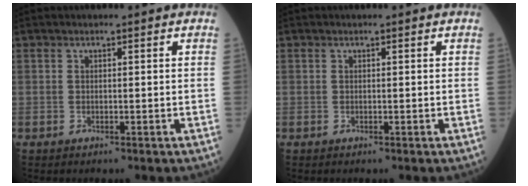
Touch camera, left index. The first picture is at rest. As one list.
[{"total": 0.0}]